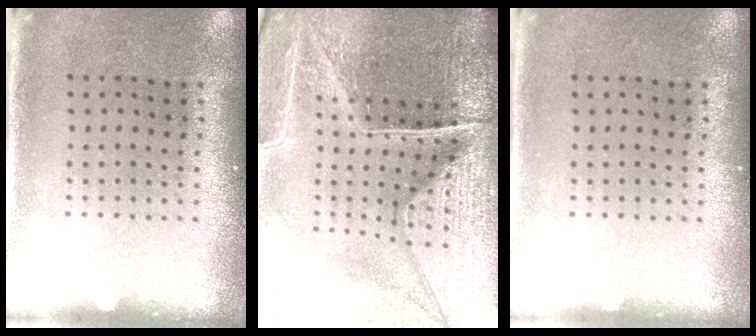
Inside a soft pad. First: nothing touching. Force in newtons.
{"total": 6.8, "press": 6.0, "slide": 3.1}
{"total": 0.0}